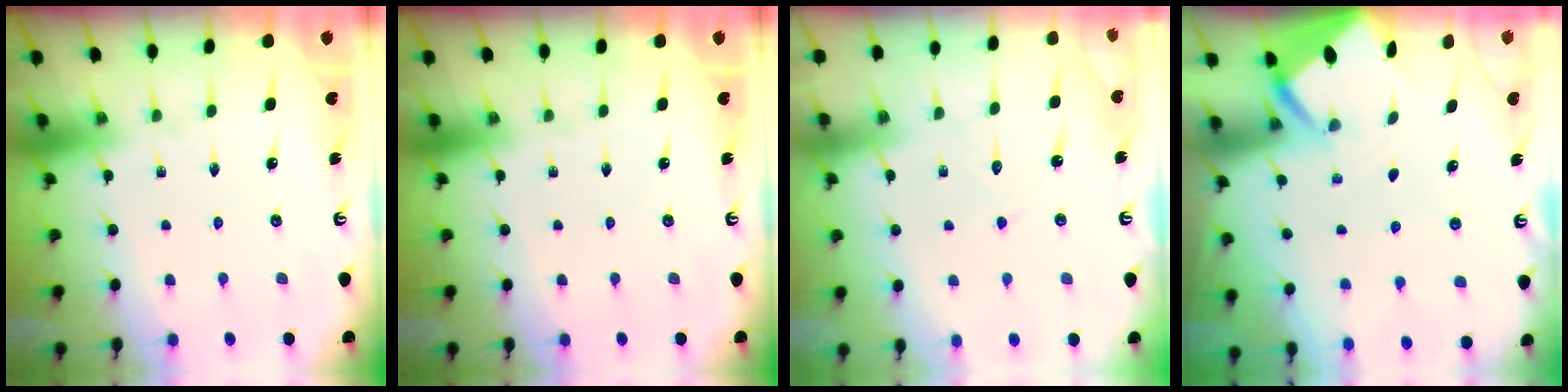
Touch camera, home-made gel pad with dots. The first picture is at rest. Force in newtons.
{"total": 0.0}
{"total": 4.9, "press": 4.9, "slide": 0.4}
{"total": 2.5, "press": 2.5, "slide": 0.3}